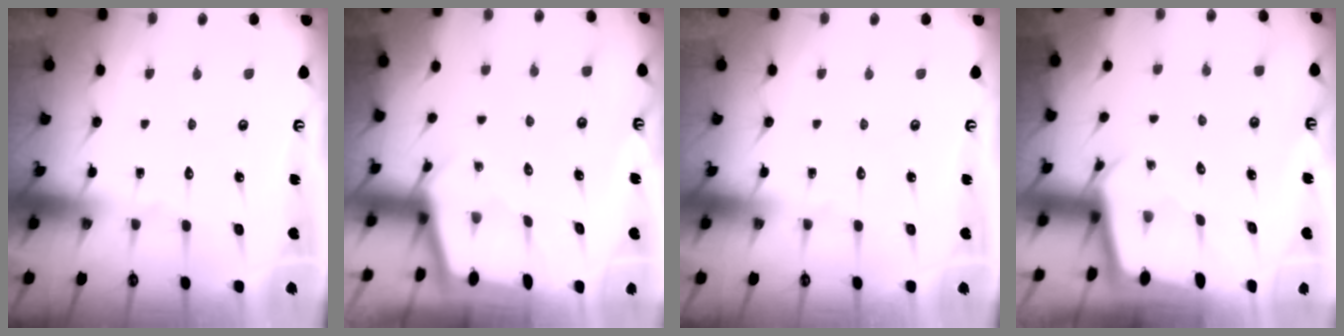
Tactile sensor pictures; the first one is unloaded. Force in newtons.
{"total": 2.3, "press": 2.3, "slide": 0.3}
{"total": 0.0}
{"total": 2.4, "press": 2.4, "slide": 0.2}